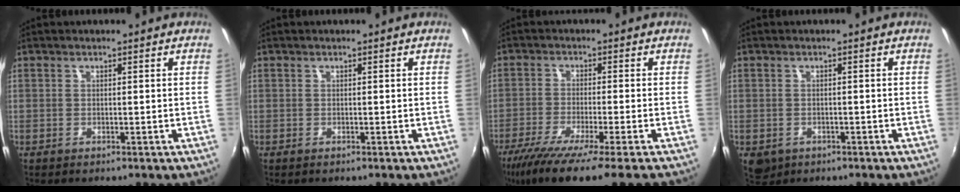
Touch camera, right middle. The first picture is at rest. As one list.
[{"total": 0.0}, {"total": 12.0, "force": [-9.0, -0.8, 7.8], "torque": [-0.163, -0.047, -0.151]}, {"total": 3.8, "force": [-1.6, 2.9, 1.8], "torque": [-0.038, -0.012, -0.019]}]